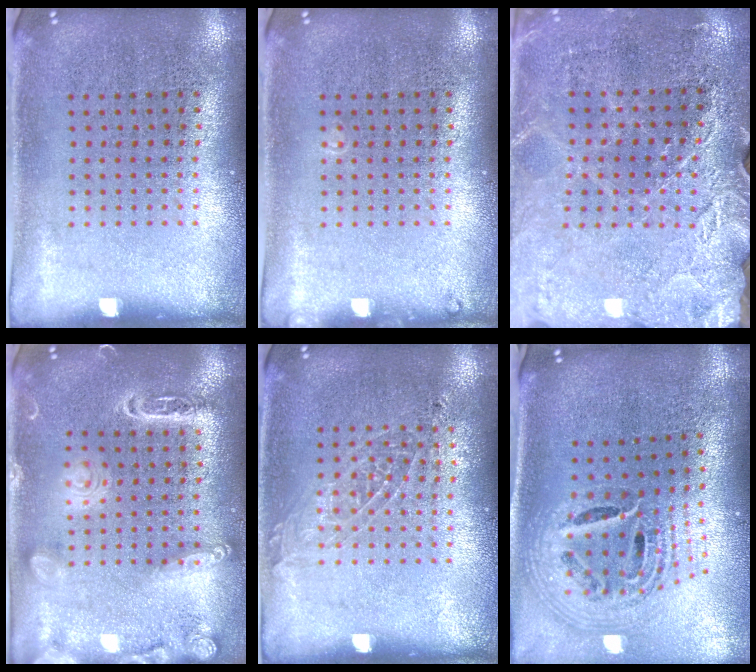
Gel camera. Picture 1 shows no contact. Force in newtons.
{"total": 0.5, "press": 0.5, "slide": 0.2}
{"total": 2.7, "press": 2.7, "slide": 0.4}
{"total": 1.8, "press": 1.8, "slide": 0.1}
{"total": 1.0, "press": 1.0, "slide": 0.3}
{"total": 2.2, "press": 1.6, "slide": 1.6}